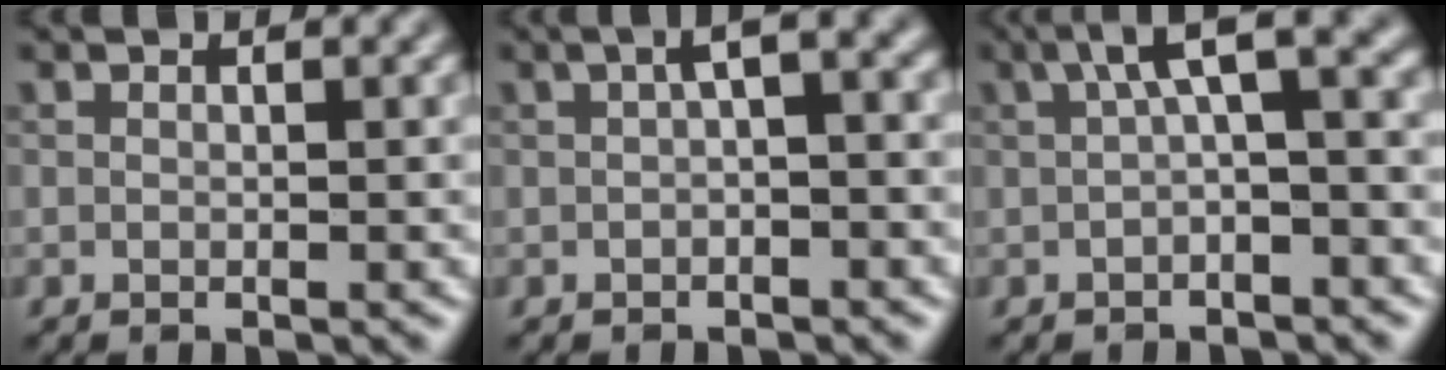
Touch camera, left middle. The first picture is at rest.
{"total": 2.4, "force": [0.0, 0.6, 2.3], "torque": [-0.038, 0.012, -0.003]}
{"total": 4.6, "force": [0.8, 1.1, 4.4], "torque": [-0.066, 0.023, 0.003]}